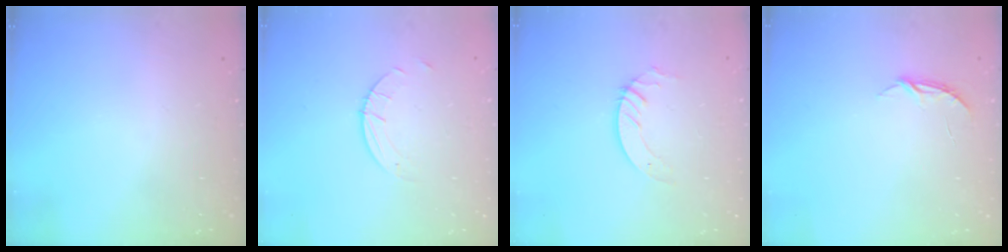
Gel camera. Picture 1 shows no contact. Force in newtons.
{"total": 2.7, "press": 2.7, "slide": 0.3}
{"total": 3.4, "press": 3.4, "slide": 0.3}
{"total": 3.7, "press": 3.7, "slide": 0.3}